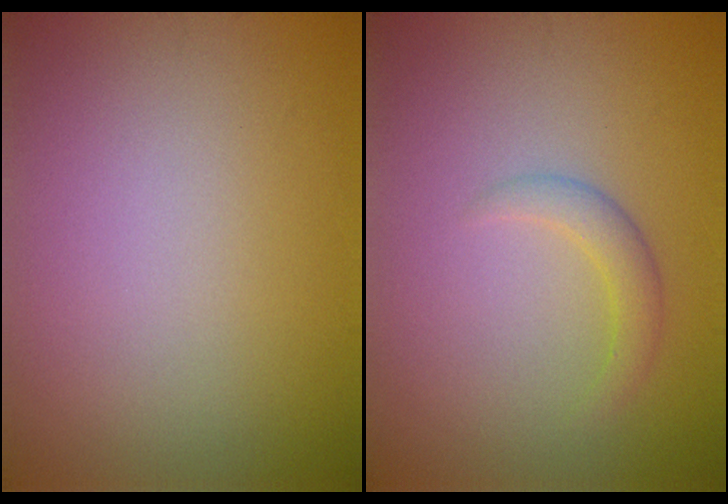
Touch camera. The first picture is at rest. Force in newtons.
{"total": 1.8, "press": 1.8, "slide": 0.0}